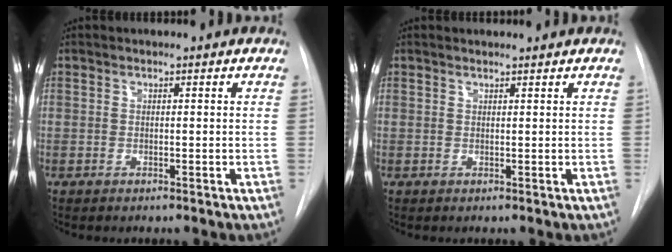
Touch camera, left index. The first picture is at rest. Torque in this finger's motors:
{"motor_torque": [-0.07, -0.01, 0.03, 0.01]}